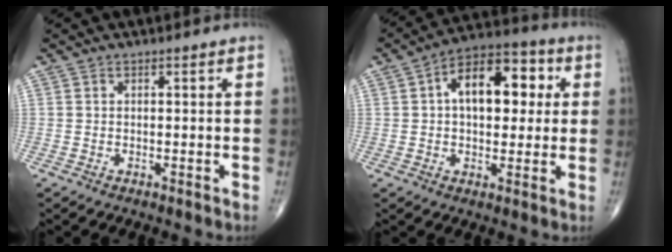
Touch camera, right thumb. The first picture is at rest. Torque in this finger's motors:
{"motor_torque": [0.13, 0.36, 0.72, 0.50, 0.16]}